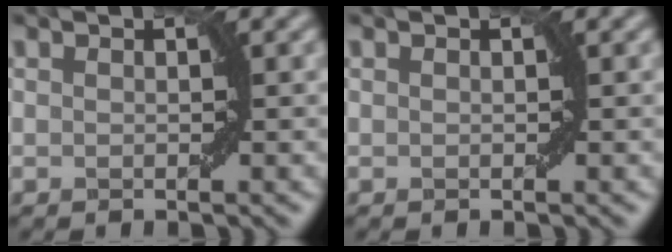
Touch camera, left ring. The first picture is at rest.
{"total": 0.0}